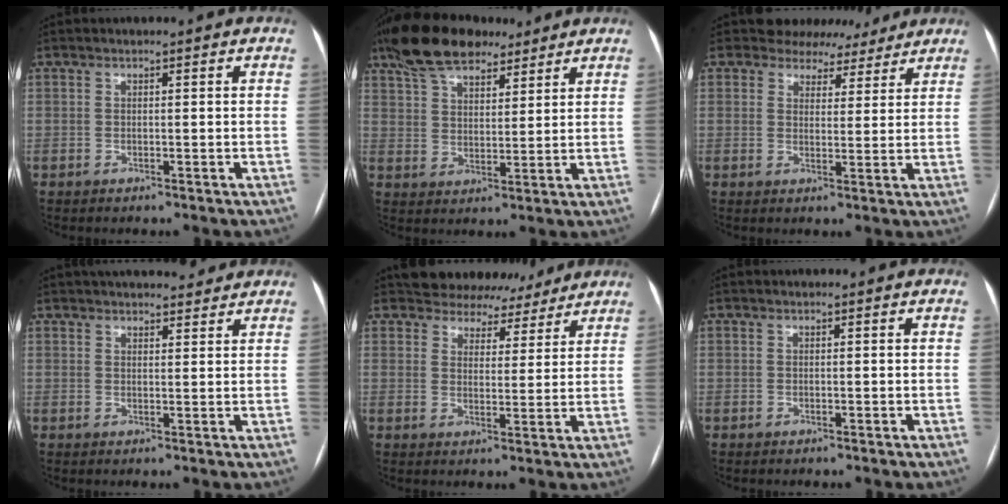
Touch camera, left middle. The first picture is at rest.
{"total": 13.0, "force": [9.9, 5.2, 6.6], "torque": [-0.123, 0.034, 0.174]}
{"total": 6.8, "force": [5.9, 3.5, 0.0], "torque": [0.013, 0.005, 0.064]}
{"total": 9.2, "force": [8.2, 2.5, 3.3], "torque": [-0.036, 0.016, 0.105]}
{"total": 8.7, "force": [7.8, 3.9, 0.0], "torque": [0.022, 0.008, 0.088]}
{"total": 0.0}